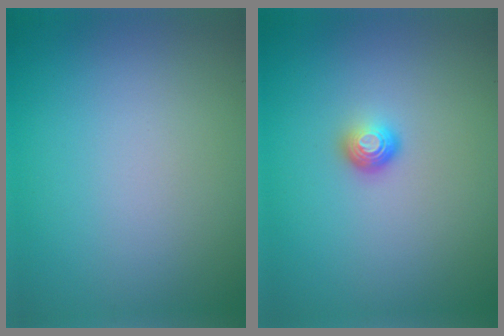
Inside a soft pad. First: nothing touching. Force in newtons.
{"total": 1.4, "press": 1.1, "slide": 1.0}